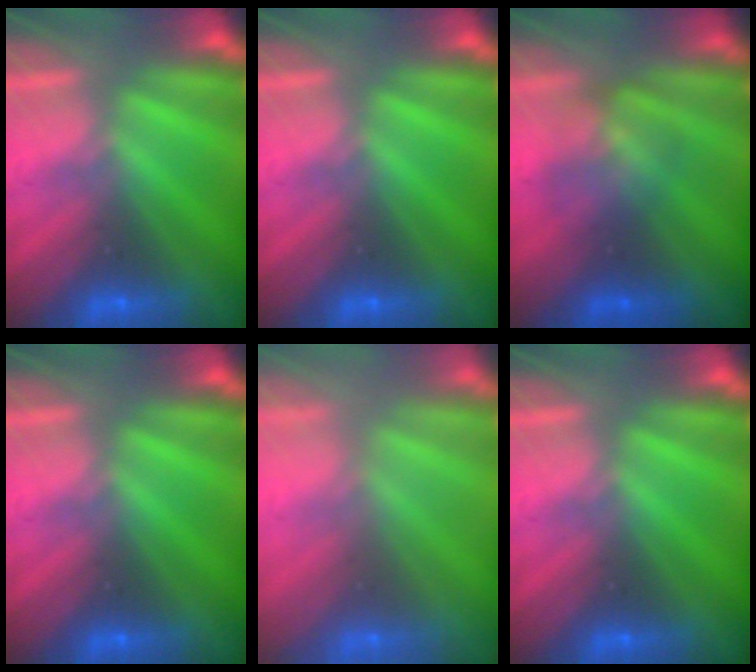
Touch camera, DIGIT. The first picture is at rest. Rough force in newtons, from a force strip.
{"total": 0.0}
{"total": 2.1}
{"total": 0.0}
{"total": 9.4}
{"total": 0.0}